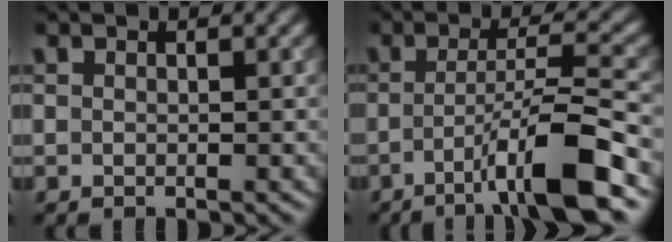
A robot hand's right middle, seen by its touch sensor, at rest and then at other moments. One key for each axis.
{"total": 7.8, "fx": -3.4, "fy": 1.1, "fz": 6.9, "tx": -0.102, "ty": 0.014, "tz": -0.064}